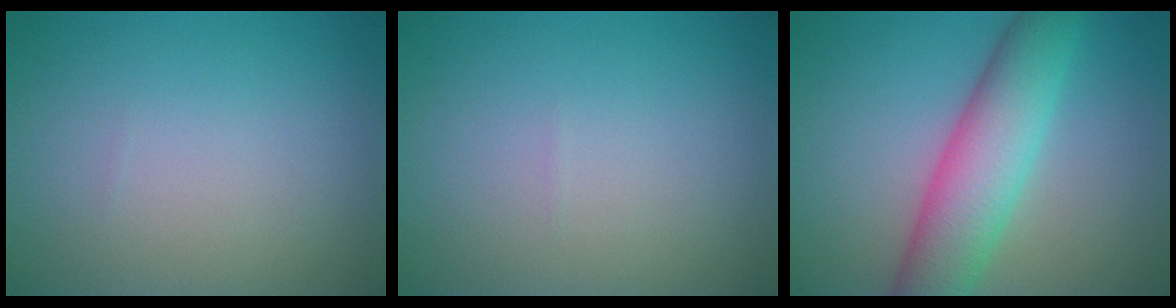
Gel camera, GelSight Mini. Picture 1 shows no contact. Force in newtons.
{"total": 0.0}
{"total": 7.3, "press": 7.3, "slide": 0.4}